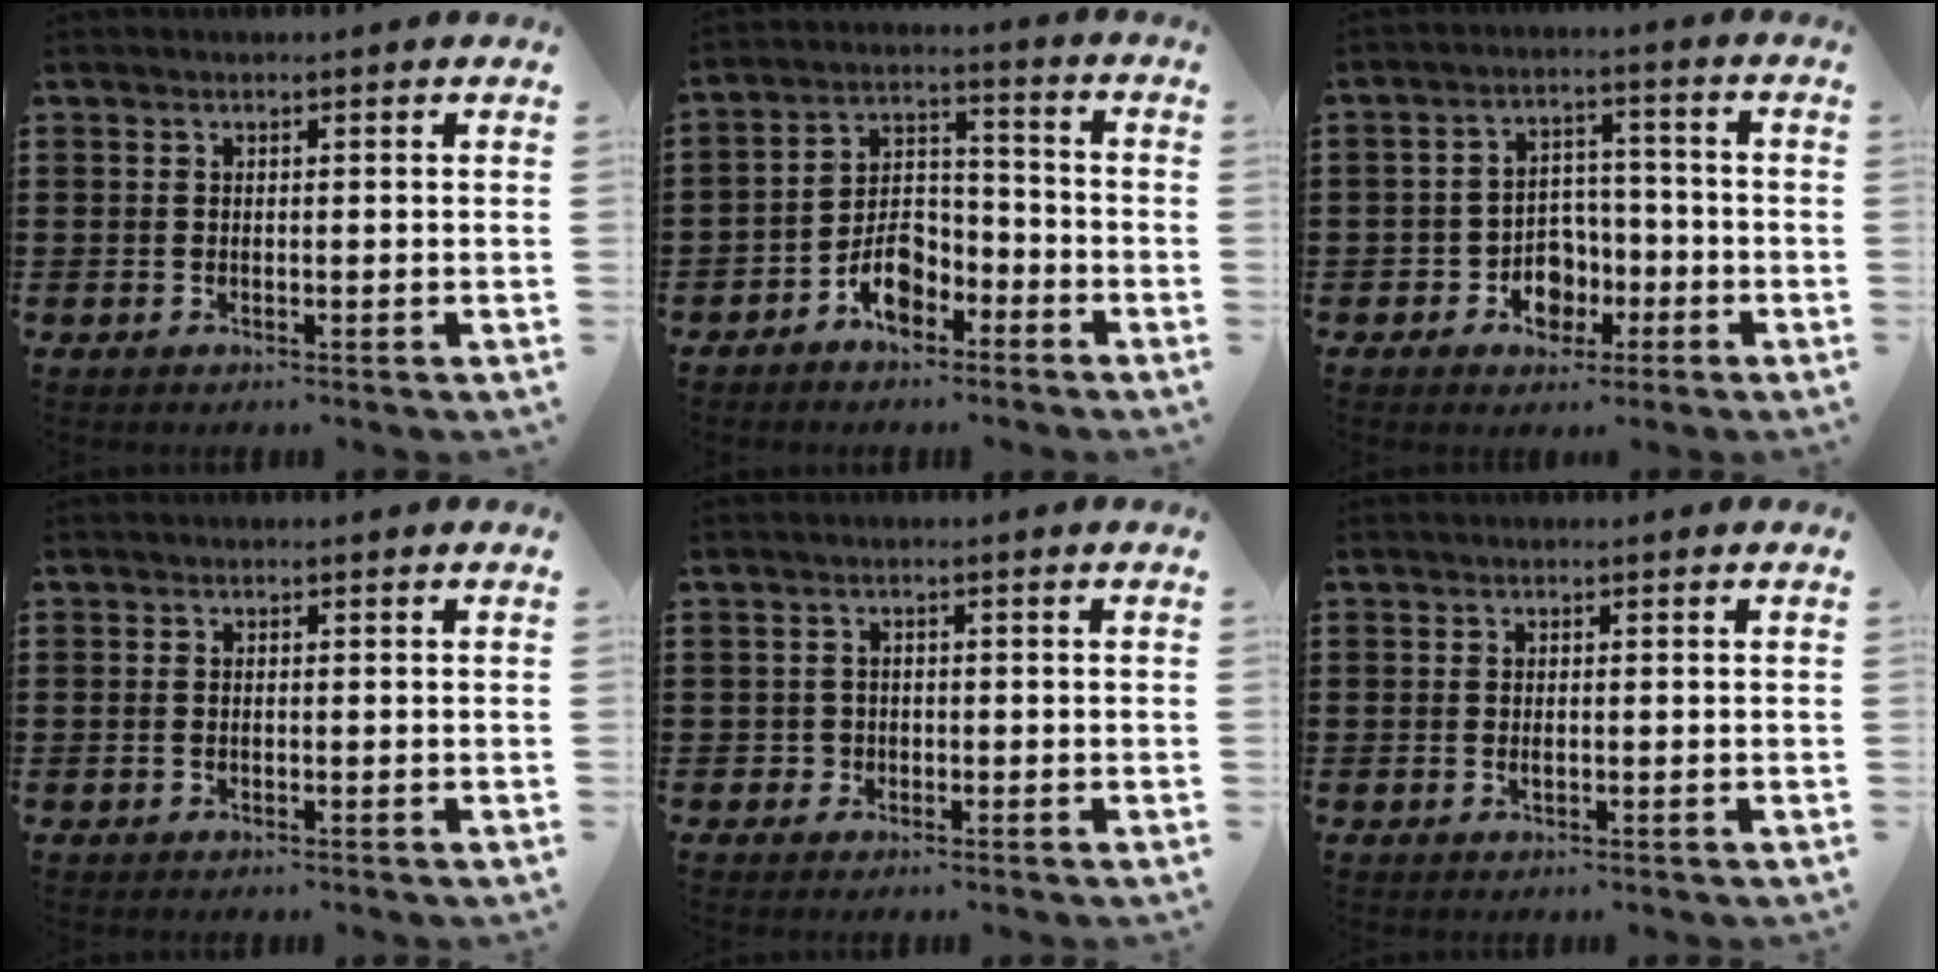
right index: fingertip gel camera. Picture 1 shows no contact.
{"total": 6.6, "force": [-4.2, 3.7, 3.4], "torque": [-0.069, 0.018, -0.079]}
{"total": 5.8, "force": [-2.3, 4.6, 2.6], "torque": [-0.033, 0.009, -0.043]}
{"total": 0.6, "force": [-0.2, 0.3, 0.4], "torque": [-0.010, 0.000, -0.004]}
{"total": 1.4, "force": [-0.5, 1.3, 0.1], "torque": [-0.007, 0.003, -0.013]}
{"total": 0.7, "force": [-0.1, 0.3, 0.6], "torque": [-0.013, -0.002, -0.001]}